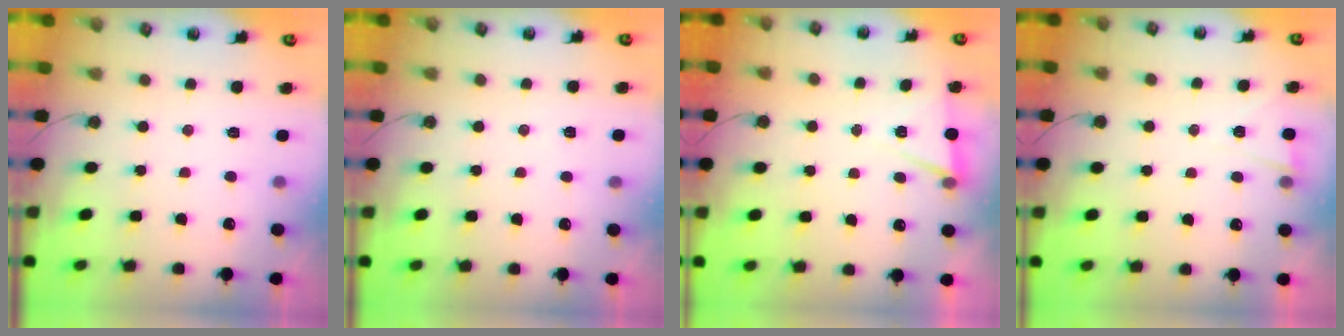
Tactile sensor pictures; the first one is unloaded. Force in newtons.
{"total": 4.8, "press": 2.5, "slide": 4.1}
{"total": 5.2, "press": 2.7, "slide": 4.5}
{"total": 3.0, "press": 2.8, "slide": 1.0}